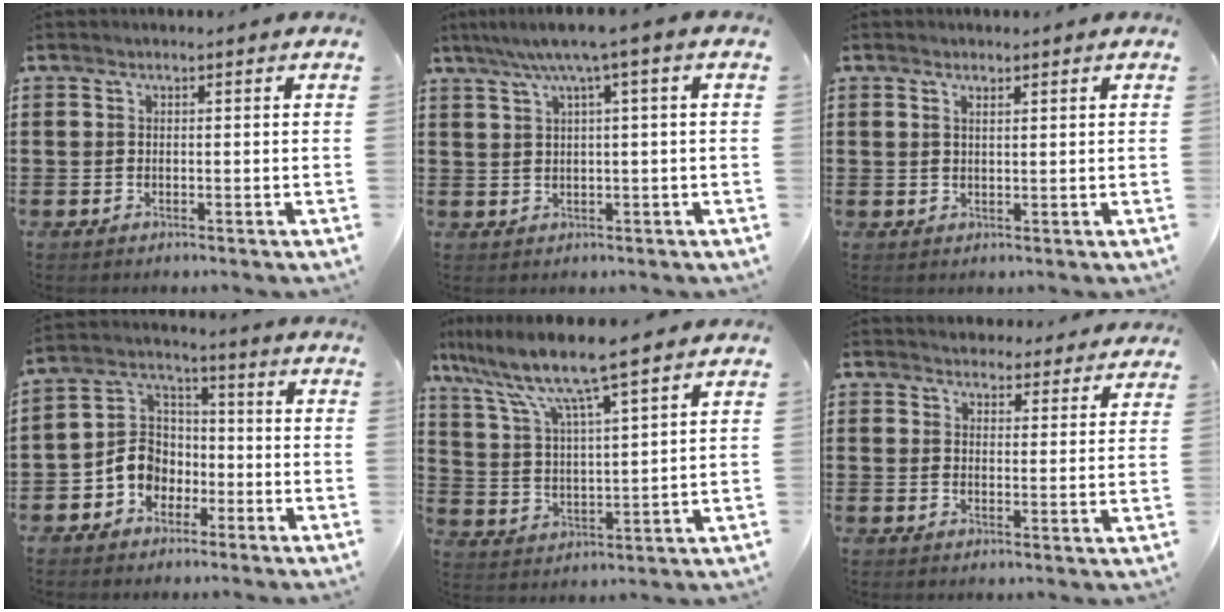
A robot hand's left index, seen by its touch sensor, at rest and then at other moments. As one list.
[{"total": 4.2, "force": [1.5, -0.3, 3.9], "torque": [-0.079, 0.000, 0.020]}, {"total": 0.9, "force": [0.6, 0.3, 0.6], "torque": [-0.012, 0.002, 0.011]}, {"total": 6.7, "force": [-2.9, 5.6, 2.1], "torque": [-0.079, 0.007, -0.065]}, {"total": 8.2, "force": [6.9, 0.2, 4.4], "torque": [-0.115, -0.040, 0.113]}, {"total": 3.9, "force": [3.8, 0.7, -0.1], "torque": [-0.004, -0.017, 0.070]}]